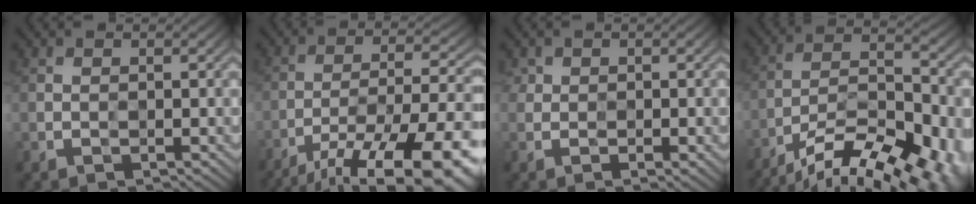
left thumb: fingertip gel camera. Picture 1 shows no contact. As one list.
[{"total": 17.4, "force": [-13.4, 4.4, 10.1], "torque": [-0.142, -0.013, -0.193]}, {"total": 1.4, "force": [0.4, 1.3, 0.4], "torque": [-0.009, -0.005, 0.004]}, {"total": 16.1, "force": [-13.0, 4.5, 8.3], "torque": [-0.144, -0.023, -0.204]}]